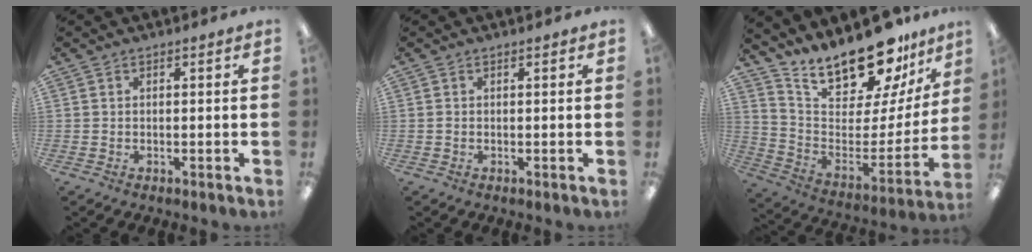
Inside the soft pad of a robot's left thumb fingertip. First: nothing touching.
{"total": 0.0}
{"total": 20.6, "force": [17.6, 6.7, 8.3], "torque": [-0.140, -0.134, 0.306]}